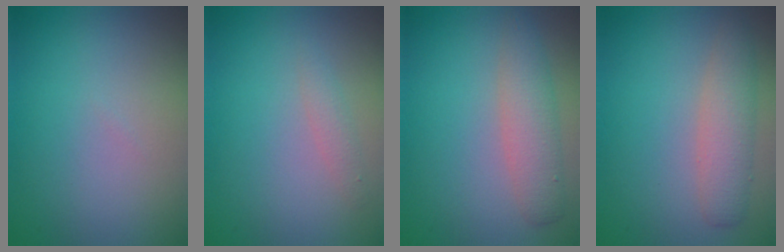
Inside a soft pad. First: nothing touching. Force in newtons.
{"total": 1.1, "press": 1.1, "slide": 0.0}
{"total": 3.0, "press": 3.0, "slide": 0.1}
{"total": 2.9, "press": 2.9, "slide": 0.1}